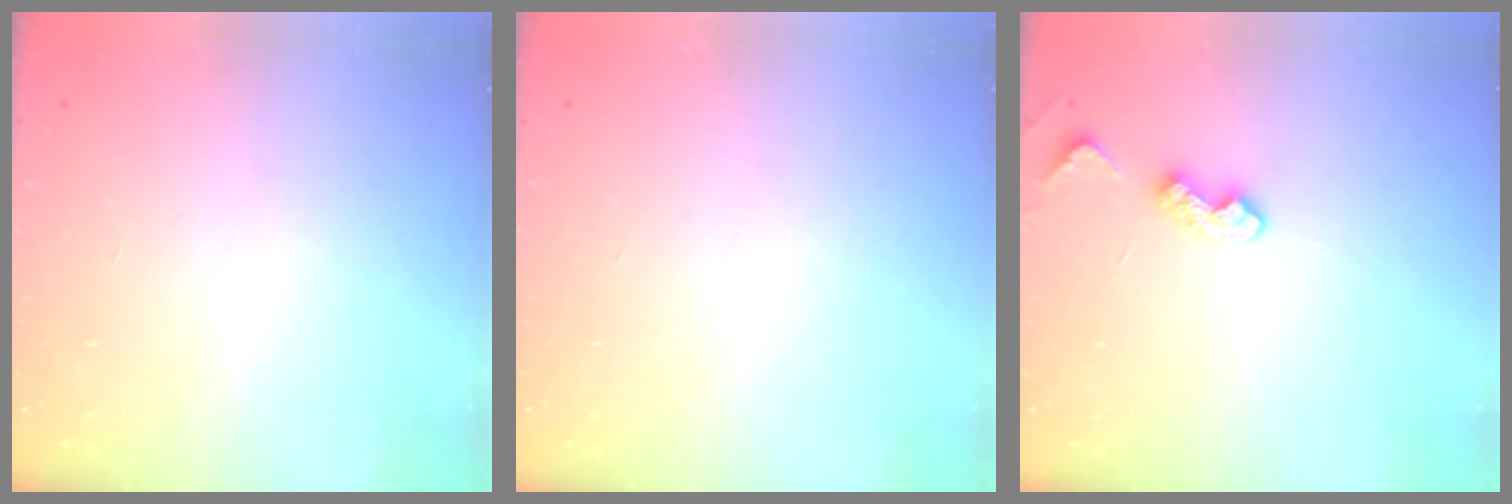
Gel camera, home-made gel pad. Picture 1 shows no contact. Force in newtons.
{"total": 0.0}
{"total": 5.4, "press": 5.3, "slide": 0.7}